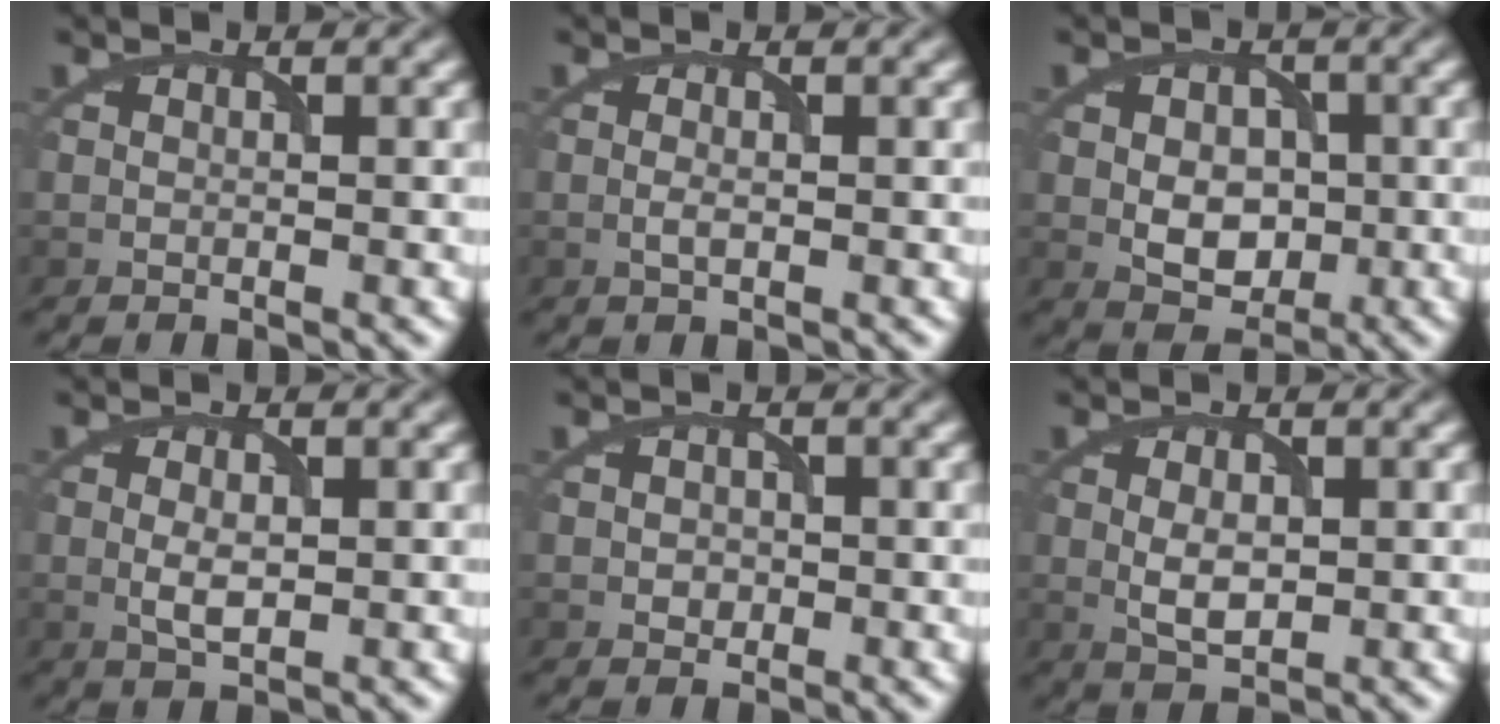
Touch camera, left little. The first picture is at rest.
{"total": 0.9, "force": [-0.2, 0.3, 0.8], "torque": [-0.020, -0.002, -0.004]}
{"total": 4.5, "force": [-0.3, 3.2, 3.1], "torque": [-0.050, -0.002, -0.002]}
{"total": 2.1, "force": [0.0, 1.0, 1.8], "torque": [-0.040, -0.003, 0.002]}
{"total": 1.1, "force": [-0.1, 1.0, 0.4], "torque": [-0.005, -0.003, -0.003]}
{"total": 2.6, "force": [0.1, 1.5, 2.2], "torque": [-0.045, -0.003, 0.004]}